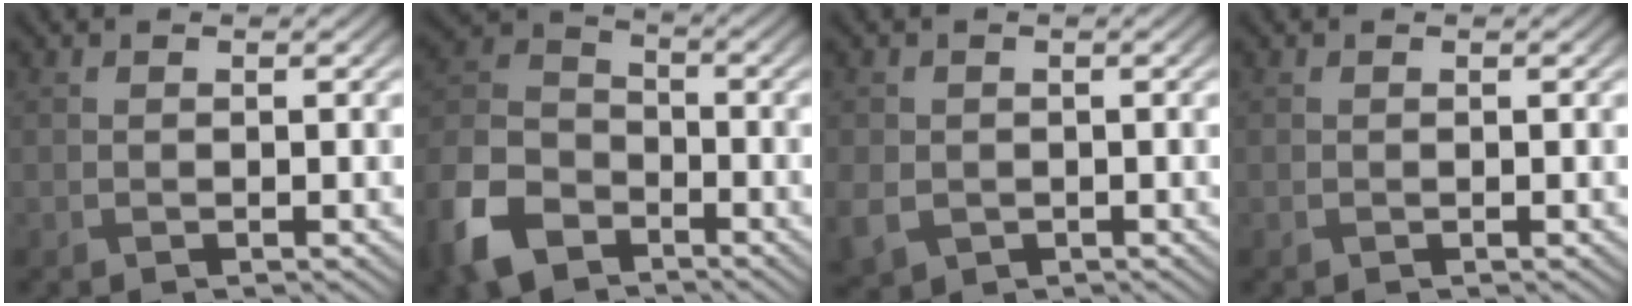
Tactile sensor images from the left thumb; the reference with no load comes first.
{"total": 11.6, "force": [-7.1, 7.2, 5.7], "torque": [-0.153, -0.018, -0.163]}
{"total": 3.7, "force": [-1.0, 3.1, 1.7], "torque": [-0.058, -0.014, -0.021]}
{"total": 0.0}